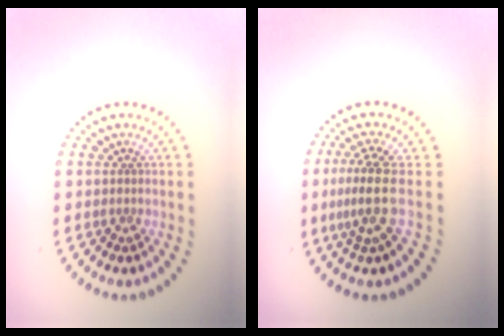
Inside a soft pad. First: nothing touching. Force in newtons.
{"total": 3.5, "press": 2.7, "slide": 2.3}